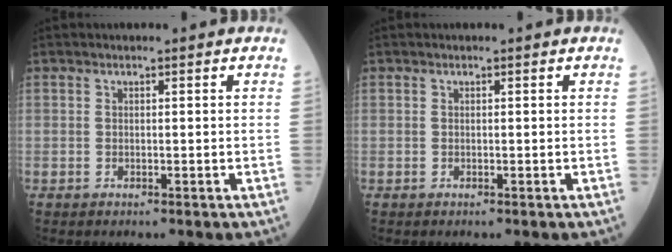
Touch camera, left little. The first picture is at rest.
{"total": 0.0}